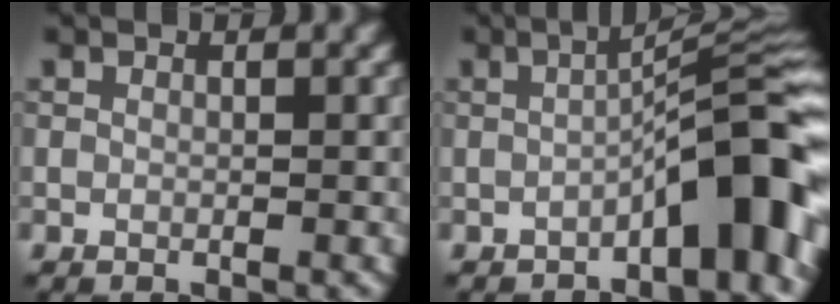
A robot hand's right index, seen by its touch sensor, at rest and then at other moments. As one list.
[{"total": 7.8, "force": [-3.0, 1.6, 7.0], "torque": [-0.090, 0.027, -0.052]}]